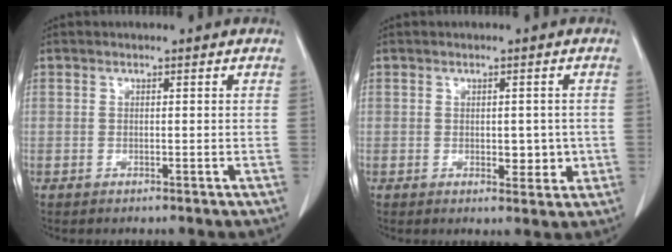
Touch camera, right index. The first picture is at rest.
{"total": 3.5, "force": [-0.4, 2.0, 2.9], "torque": [-0.029, -0.003, 0.002]}